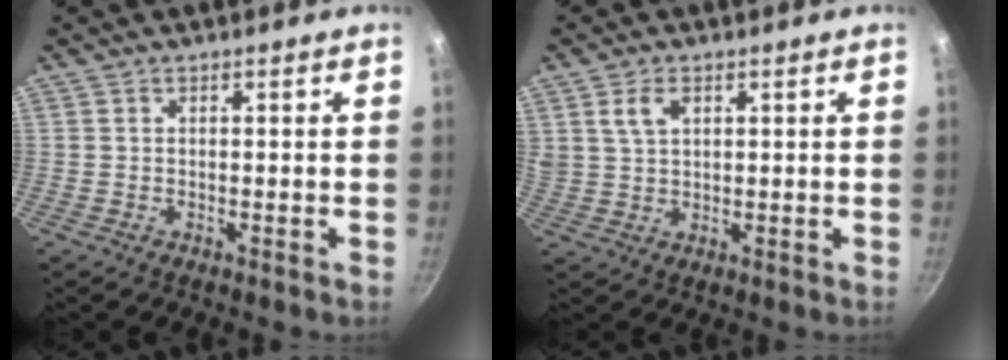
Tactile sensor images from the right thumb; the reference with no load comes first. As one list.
[{"total": 4.7, "force": [2.1, 2.9, 3.1], "torque": [-0.046, -0.001, 0.045]}]